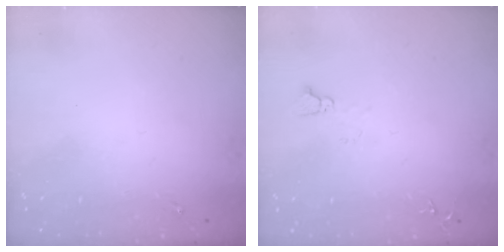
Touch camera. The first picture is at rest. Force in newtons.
{"total": 4.1, "press": 4.1, "slide": 0.4}